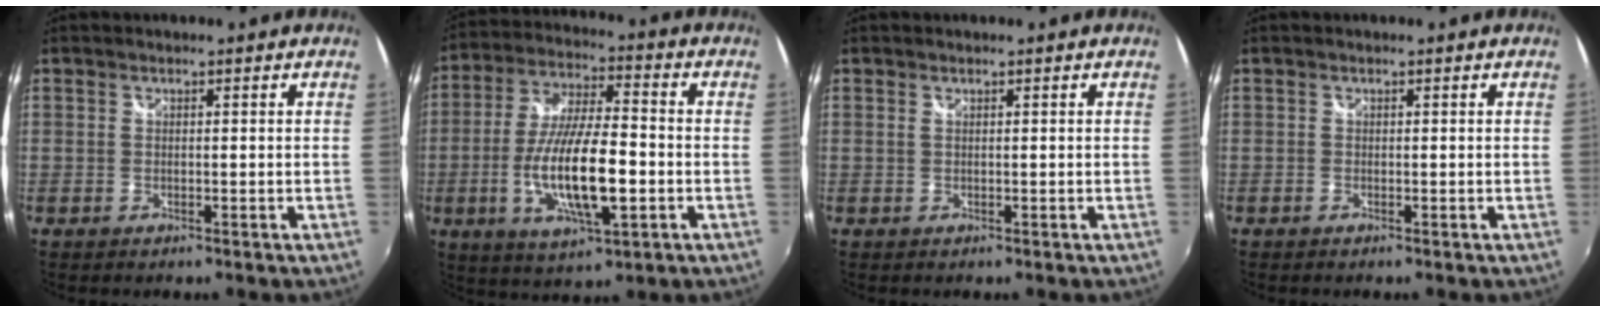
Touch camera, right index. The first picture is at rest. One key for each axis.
{"total": 16.1, "fx": -3.9, "fy": 4.4, "fz": 15.0, "tx": -0.298, "ty": -0.013, "tz": -0.068}
{"total": 0.0}
{"total": 0.0}